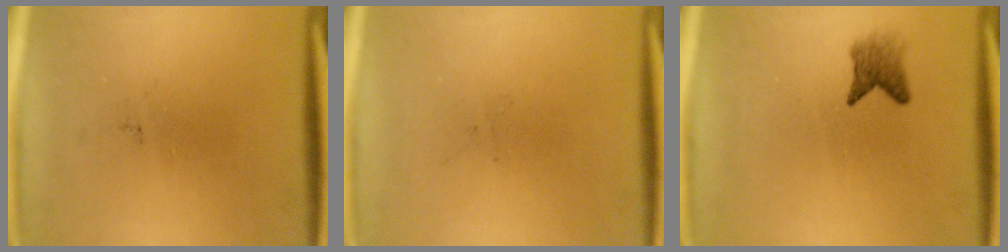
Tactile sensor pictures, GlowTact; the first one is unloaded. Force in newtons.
{"total": 0.0}
{"total": 2.4}